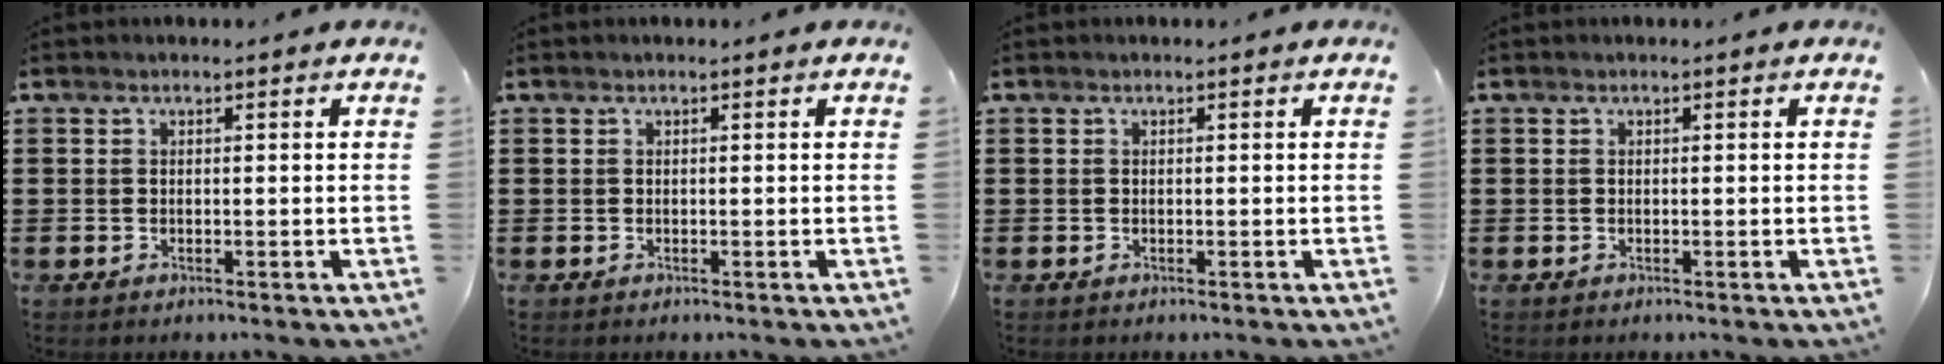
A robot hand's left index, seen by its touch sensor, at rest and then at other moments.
{"total": 0.0}
{"total": 0.0}
{"total": 0.0}